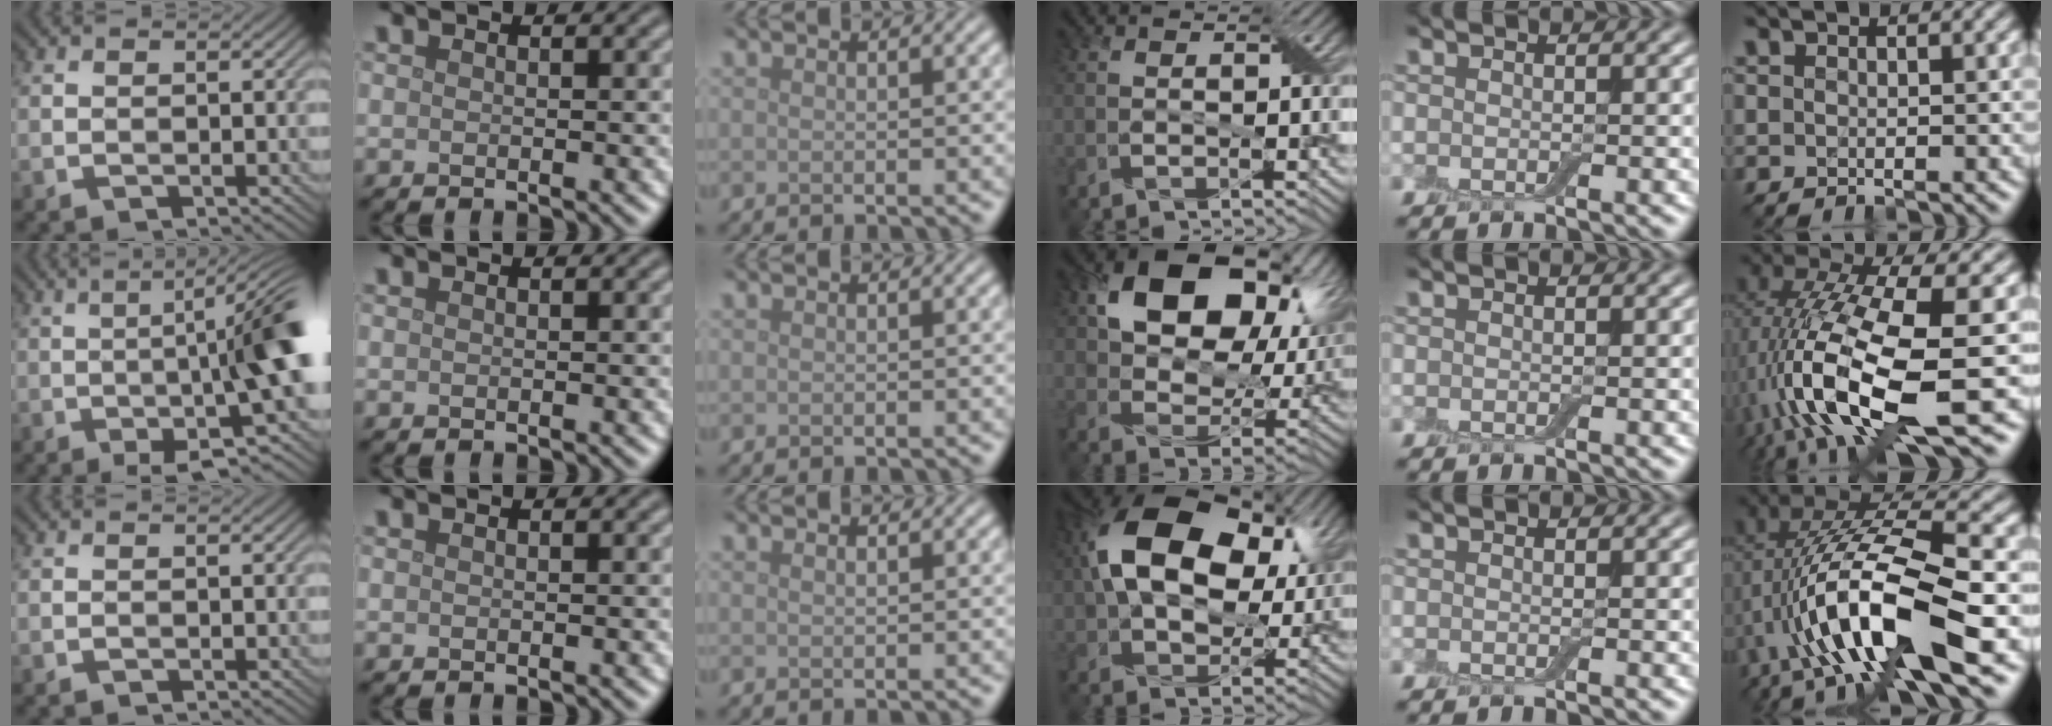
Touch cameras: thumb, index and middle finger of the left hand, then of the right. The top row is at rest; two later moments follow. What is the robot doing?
{"motion": "extract", "object": "airpods case & airpods"}